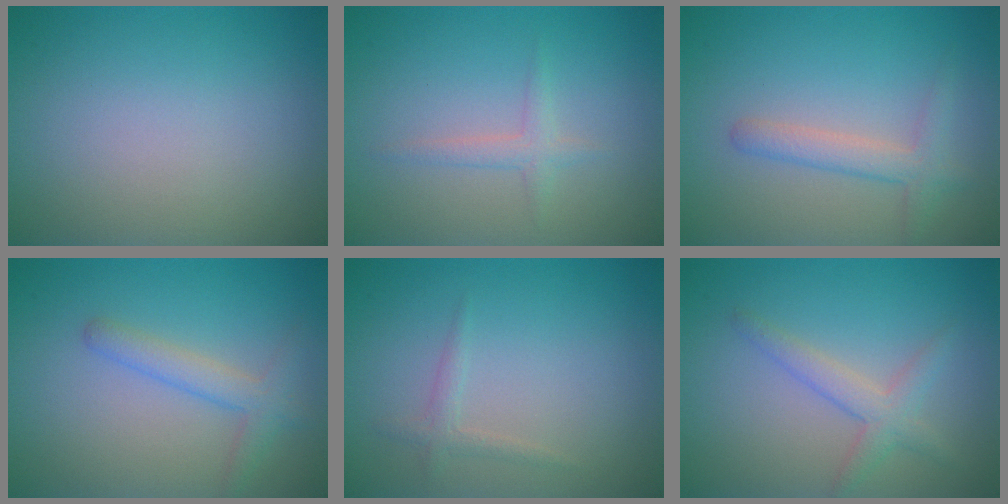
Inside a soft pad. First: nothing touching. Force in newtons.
{"total": 1.3, "press": 1.3, "slide": 0.1}
{"total": 1.8, "press": 1.8, "slide": 0.2}
{"total": 2.5, "press": 2.5, "slide": 0.1}
{"total": 1.1, "press": 1.1, "slide": 0.0}
{"total": 2.4, "press": 2.4, "slide": 0.2}